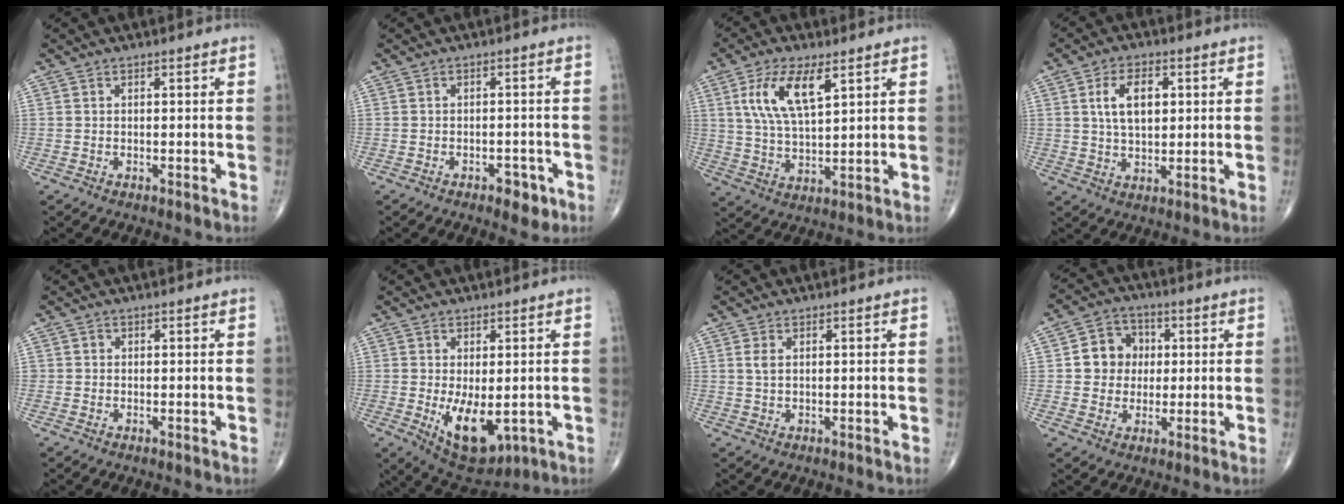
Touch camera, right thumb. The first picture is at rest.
{"total": 3.7, "force": [-2.0, 2.1, 2.4], "torque": [-0.017, 0.010, -0.023]}
{"total": 11.0, "force": [4.7, 4.4, 8.9], "torque": [-0.172, -0.016, 0.095]}
{"total": 8.1, "force": [1.9, 4.5, 6.4], "torque": [-0.100, -0.002, 0.035]}
{"total": 0.5, "force": [0.0, 0.5, 0.0], "torque": [0.004, 0.004, -0.001]}
{"total": 9.7, "force": [-1.7, 4.9, 8.2], "torque": [-0.115, -0.017, -0.007]}
{"total": 1.8, "force": [0.6, 0.9, 1.4], "torque": [-0.031, 0.005, 0.016]}
{"total": 8.3, "force": [0.9, 7.4, 3.6], "torque": [-0.018, 0.007, 0.007]}